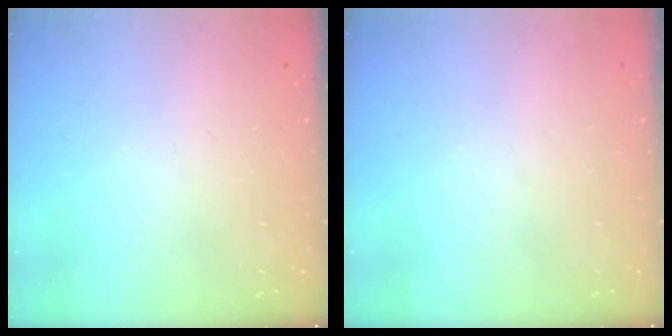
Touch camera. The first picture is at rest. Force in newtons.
{"total": 0.0}